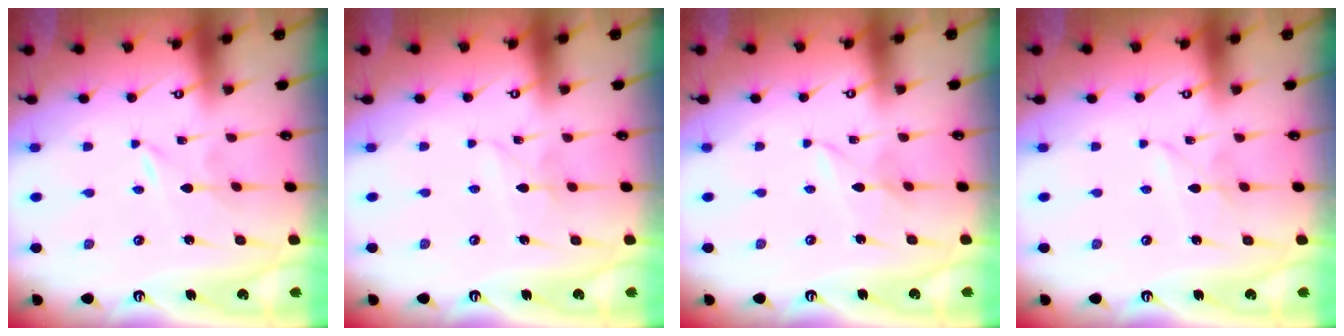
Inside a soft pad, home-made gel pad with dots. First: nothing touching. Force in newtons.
{"total": 2.7, "press": 2.7, "slide": 0.2}
{"total": 2.2, "press": 2.2, "slide": 0.3}
{"total": 3.3, "press": 3.2, "slide": 0.3}